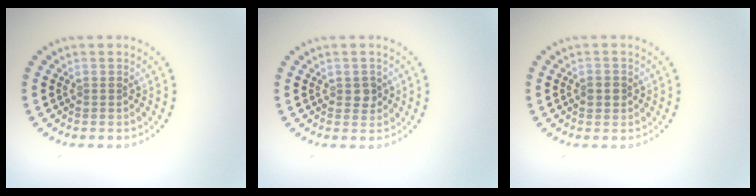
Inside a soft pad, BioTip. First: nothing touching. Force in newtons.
{"total": 1.2, "press": 1.2, "slide": 0.3}
{"total": 1.4, "press": 1.3, "slide": 0.4}